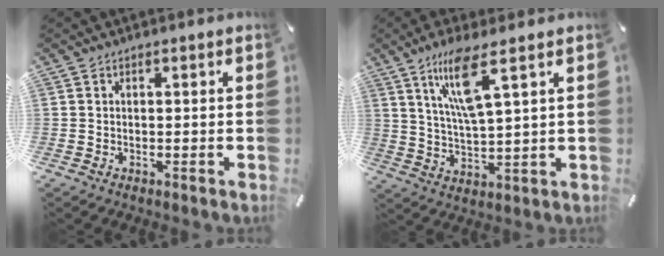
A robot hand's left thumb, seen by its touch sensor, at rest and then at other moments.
{"total": 11.0, "force": [6.0, 2.0, 9.0], "torque": [-0.178, -0.008, 0.098]}